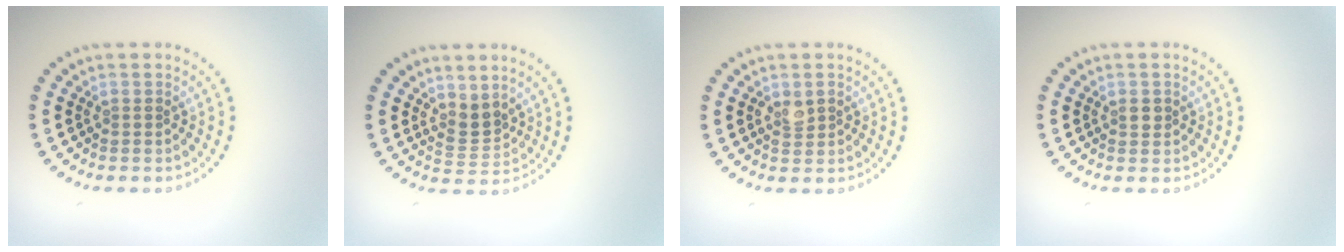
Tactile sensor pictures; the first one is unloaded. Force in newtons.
{"total": 2.3, "press": 1.7, "slide": 1.6}
{"total": 1.4, "press": 1.4, "slide": 0.2}
{"total": 1.1, "press": 1.0, "slide": 0.4}